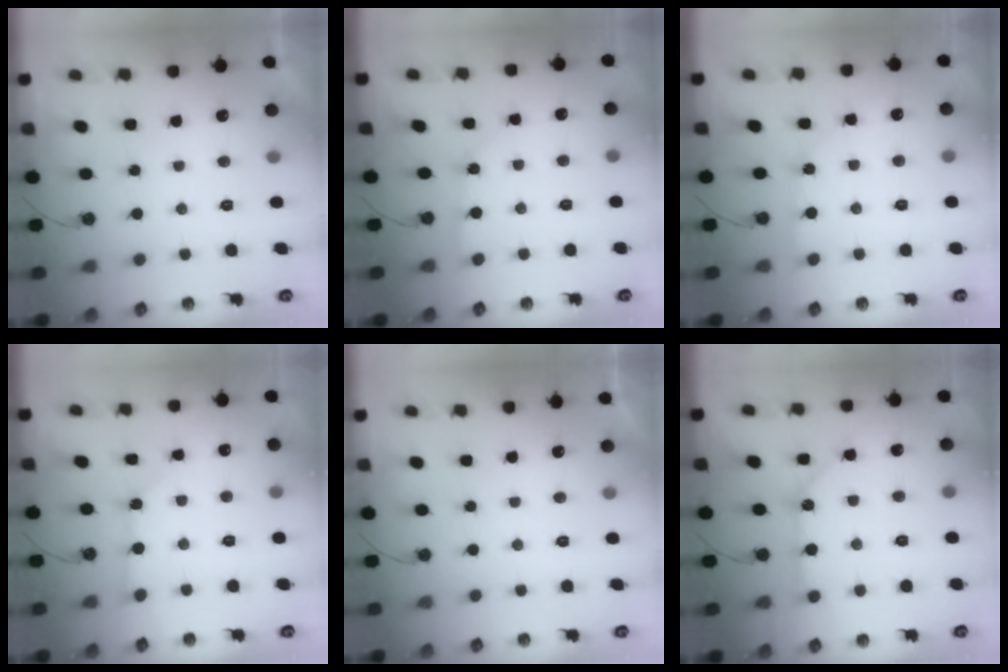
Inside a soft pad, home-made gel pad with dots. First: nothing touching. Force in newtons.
{"total": 1.9, "press": 1.9, "slide": 0.2}
{"total": 3.2, "press": 3.2, "slide": 0.5}
{"total": 2.3, "press": 2.2, "slide": 0.3}
{"total": 0.0}
{"total": 10.3, "press": 10.2, "slide": 1.1}